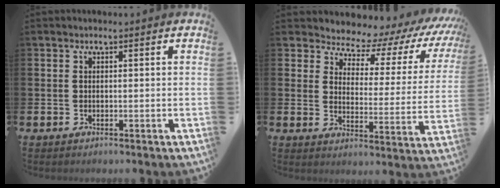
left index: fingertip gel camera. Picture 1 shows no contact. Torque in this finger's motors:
{"motor_torque": [1.49, -0.65, 0.32, 0.00]}